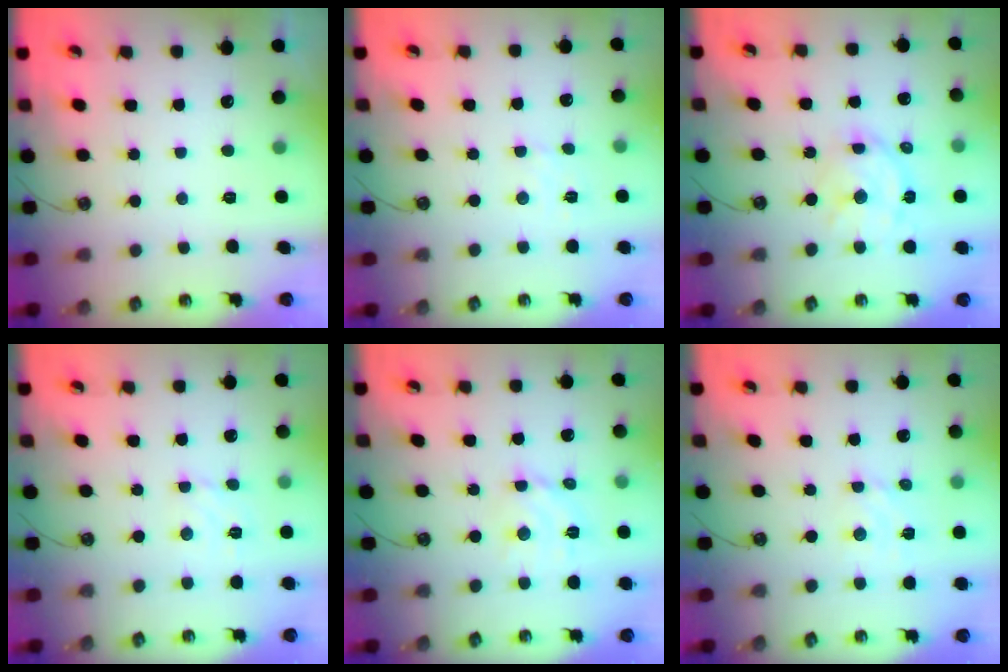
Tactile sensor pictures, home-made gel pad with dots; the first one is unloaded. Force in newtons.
{"total": 2.8, "press": 2.8, "slide": 0.5}
{"total": 12.6, "press": 12.5, "slide": 1.1}
{"total": 2.5, "press": 2.5, "slide": 0.3}
{"total": 7.9, "press": 7.9, "slide": 0.4}
{"total": 2.8, "press": 2.8, "slide": 0.4}